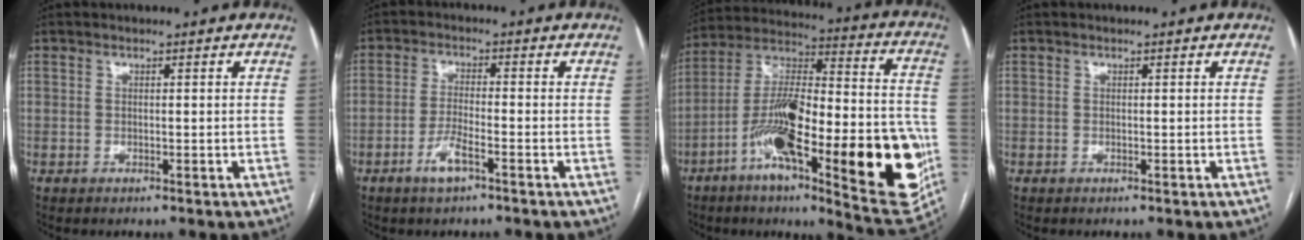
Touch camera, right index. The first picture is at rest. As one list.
[{"total": 4.0, "force": [-2.3, 0.7, 3.2], "torque": [-0.063, -0.001, -0.046]}, {"total": 30.1, "force": [-9.1, 6.6, 27.9], "torque": [-0.392, -0.005, -0.131]}, {"total": 0.0}]